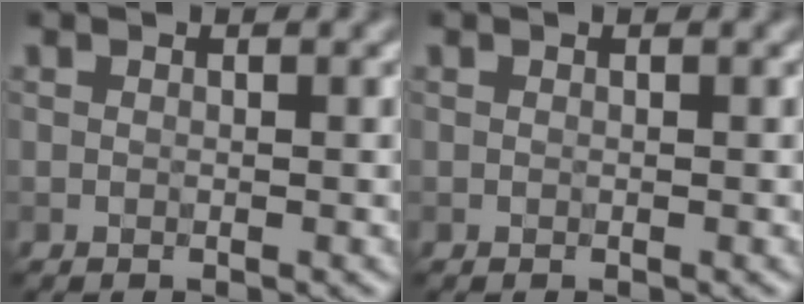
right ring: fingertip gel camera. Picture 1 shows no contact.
{"total": 0.0}